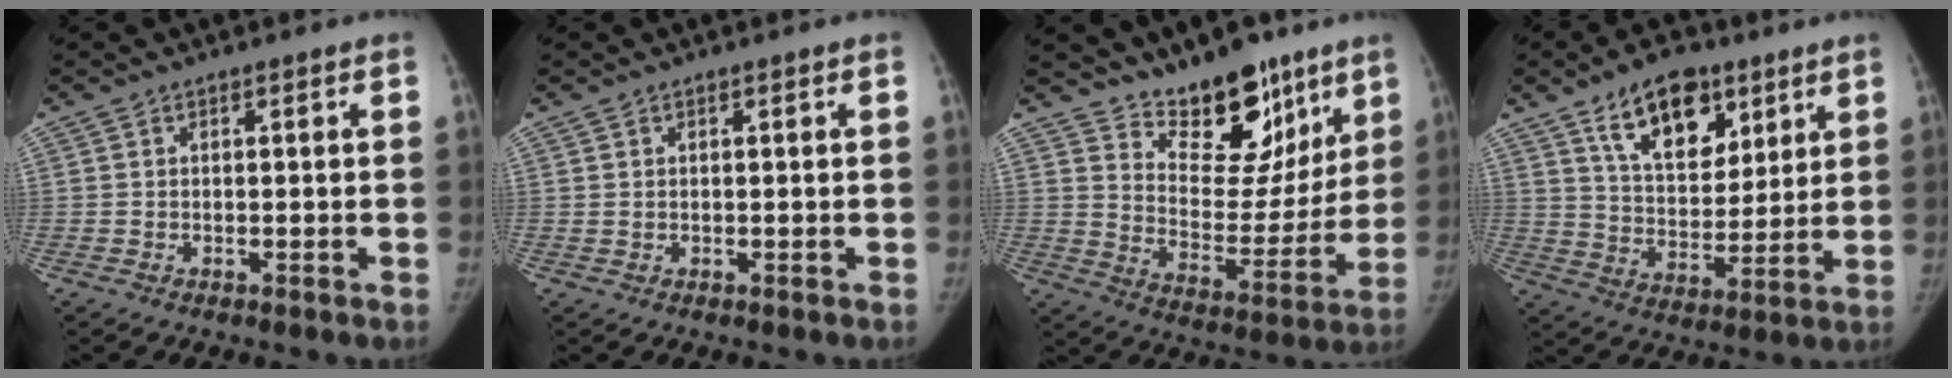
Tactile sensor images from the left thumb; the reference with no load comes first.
{"total": 0.6, "force": [0.4, 0.4, 0.3], "torque": [0.000, -0.003, 0.006]}
{"total": 17.1, "force": [12.4, 8.4, 8.4], "torque": [-0.053, -0.090, 0.197]}
{"total": 15.6, "force": [9.0, 8.6, 9.4], "torque": [-0.107, -0.047, 0.155]}